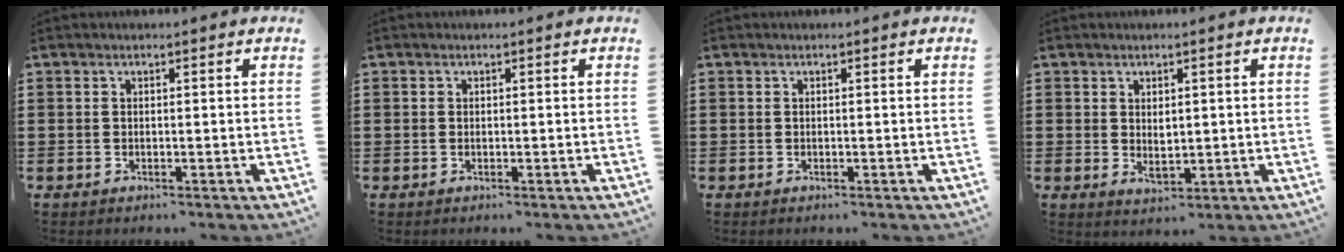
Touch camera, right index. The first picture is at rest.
{"total": 0.0}
{"total": 0.0}
{"total": 2.1, "force": [0.6, 1.3, 1.6], "torque": [-0.023, -0.001, 0.009]}